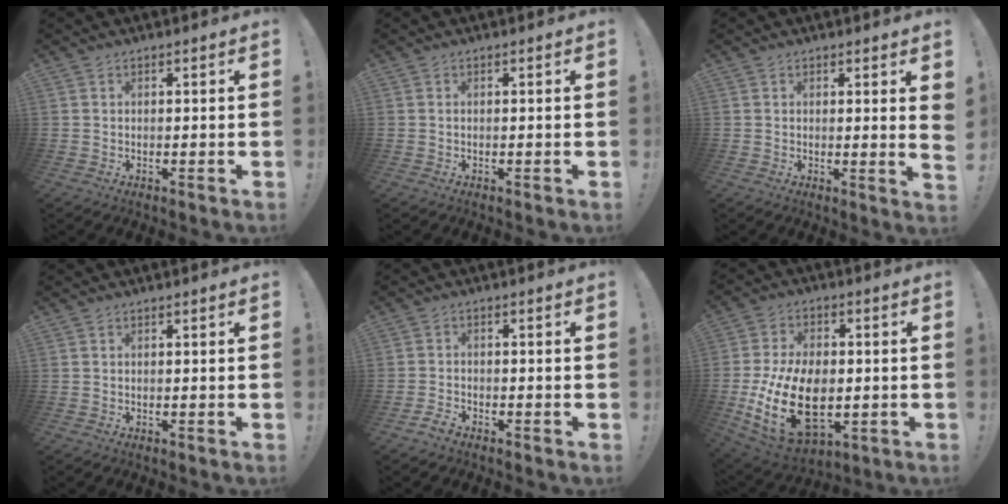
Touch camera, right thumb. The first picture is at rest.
{"total": 0.0}
{"total": 2.9, "force": [1.4, -0.3, 2.6], "torque": [-0.029, -0.018, 0.020]}
{"total": 0.0}
{"total": 3.2, "force": [-2.7, 1.1, 1.4], "torque": [-0.035, 0.009, -0.050]}
{"total": 22.3, "force": [-4.3, 14.4, 16.5], "torque": [-0.303, 0.015, -0.060]}